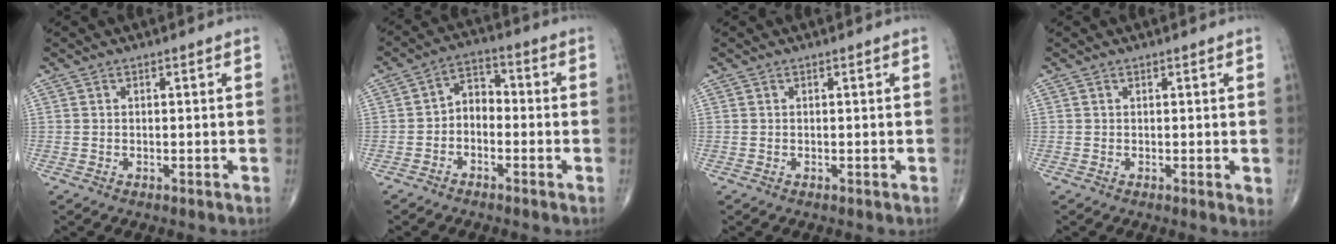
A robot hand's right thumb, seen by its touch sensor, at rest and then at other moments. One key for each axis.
{"total": 5.1, "fx": -1.5, "fy": 3.6, "fz": 3.3, "tx": -0.032, "ty": 0.027, "tz": -0.044}
{"total": 0.0}
{"total": 1.5, "fx": 0.2, "fy": 0.4, "fz": 1.4, "tx": -0.022, "ty": -0.006, "tz": 0.002}